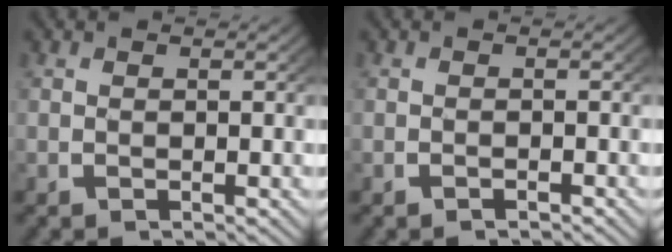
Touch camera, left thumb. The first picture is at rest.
{"total": 0.6, "force": [-0.6, 0.1, 0.1], "torque": [-0.002, 0.001, -0.012]}